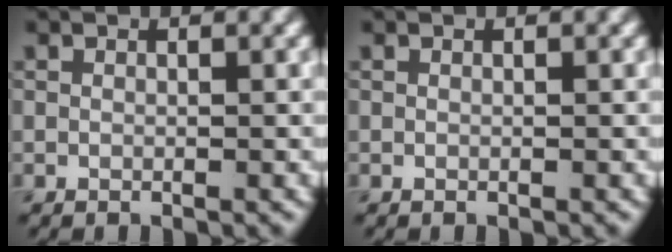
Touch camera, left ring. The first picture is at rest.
{"total": 0.0}